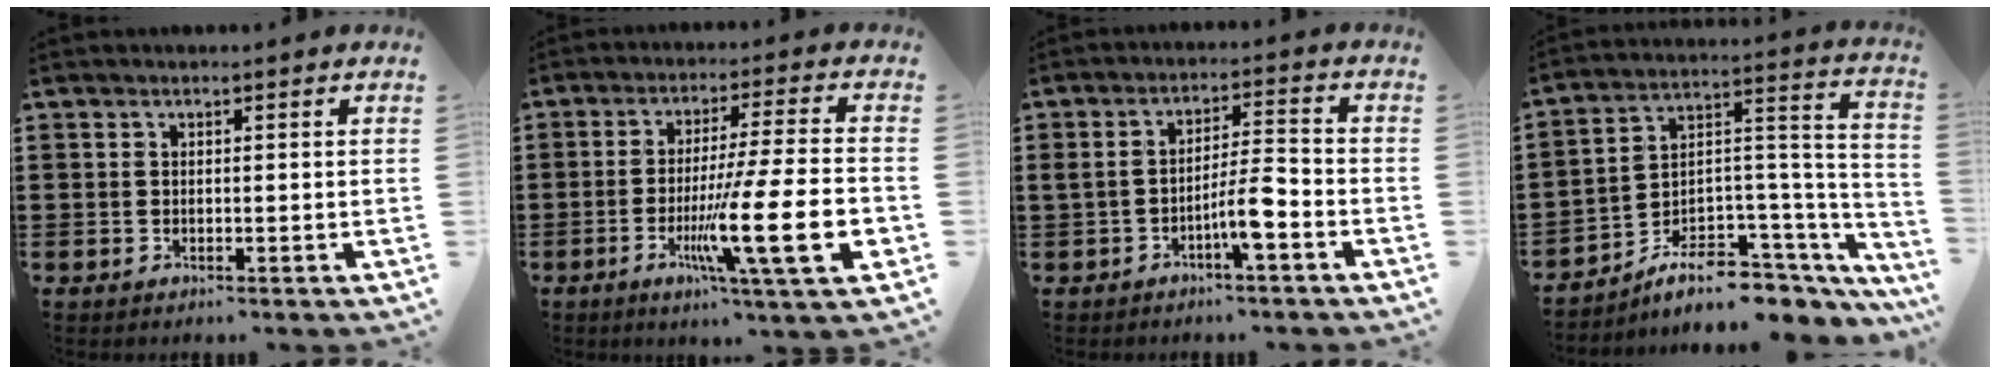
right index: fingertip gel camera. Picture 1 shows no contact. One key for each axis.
{"total": 16.3, "fx": -5.0, "fy": 1.8, "fz": 15.4, "tx": -0.267, "ty": -0.016, "tz": -0.081}
{"total": 6.2, "fx": -2.9, "fy": 1.2, "fz": 5.3, "tx": -0.096, "ty": 0.005, "tz": -0.055}
{"total": 7.4, "fx": -5.4, "fy": 3.8, "fz": 3.4, "tx": -0.061, "ty": 0.006, "tz": -0.095}